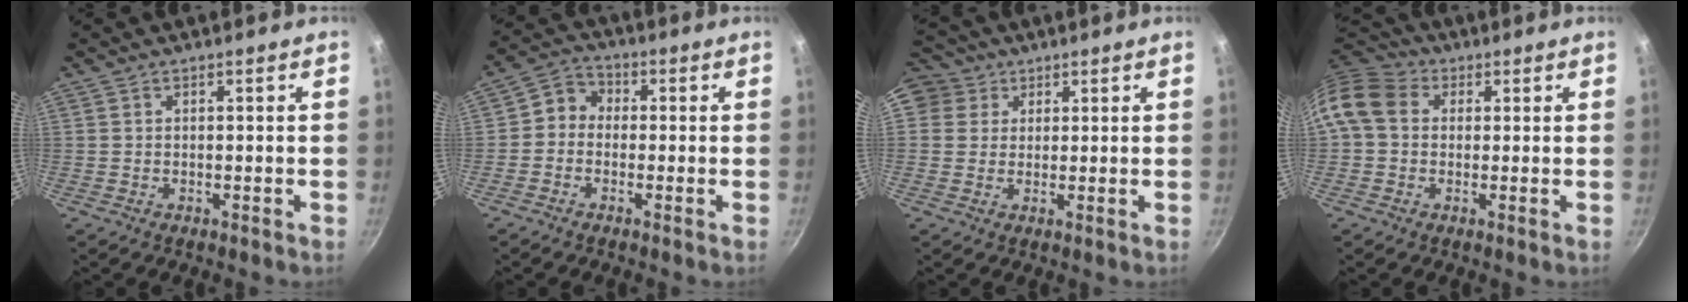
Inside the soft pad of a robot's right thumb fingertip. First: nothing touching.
{"total": 4.7, "force": [-0.8, 4.1, 2.2], "torque": [-0.017, 0.021, -0.033]}
{"total": 9.1, "force": [3.7, 7.9, 2.9], "torque": [-0.040, 0.012, 0.057]}
{"total": 11.2, "force": [1.7, 9.0, 6.4], "torque": [-0.113, 0.025, 0.013]}